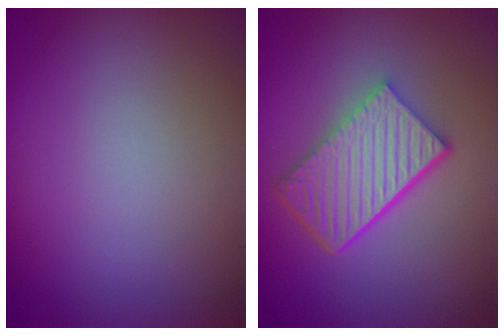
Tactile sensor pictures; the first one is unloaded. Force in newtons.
{"total": 6.2, "press": 4.2, "slide": 4.6}